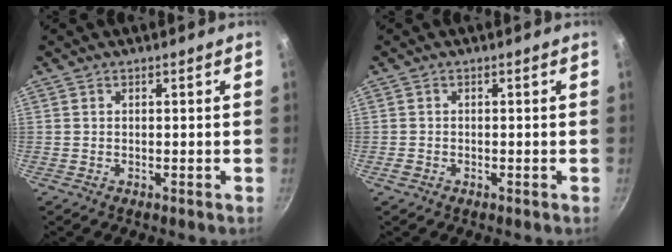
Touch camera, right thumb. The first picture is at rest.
{"total": 1.1, "force": [-0.6, 0.8, 0.5], "torque": [-0.012, 0.001, -0.011]}